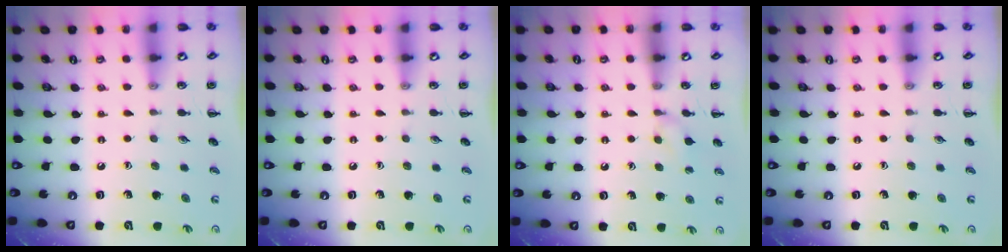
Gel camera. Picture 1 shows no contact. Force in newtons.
{"total": 0.0}
{"total": 7.3, "press": 7.1, "slide": 1.8}
{"total": 0.0}